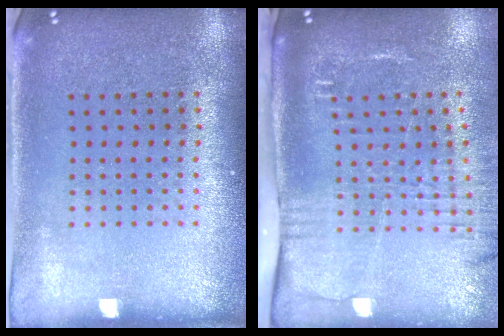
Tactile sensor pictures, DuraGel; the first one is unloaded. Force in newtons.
{"total": 2.8, "press": 2.1, "slide": 1.7}